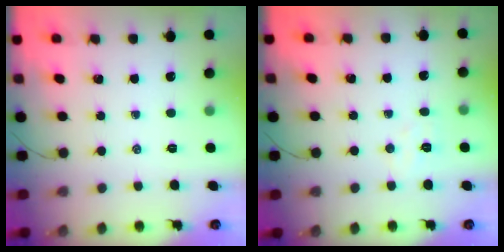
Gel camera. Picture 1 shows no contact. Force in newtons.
{"total": 3.8, "press": 3.7, "slide": 0.8}